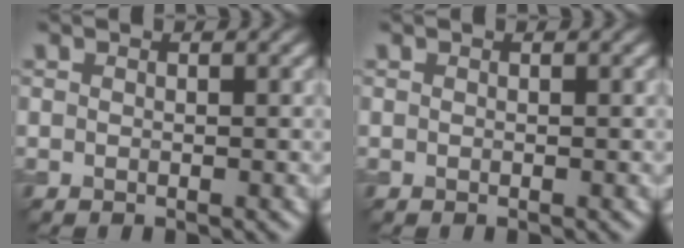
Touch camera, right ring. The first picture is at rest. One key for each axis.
{"total": 0.0}